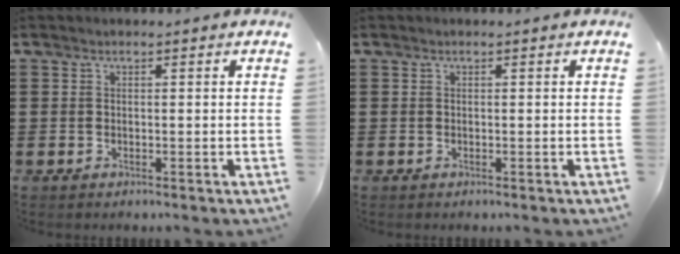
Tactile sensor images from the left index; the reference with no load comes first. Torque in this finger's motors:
{"motor_torque": [-0.01, 0.01, 0.00, 0.00]}